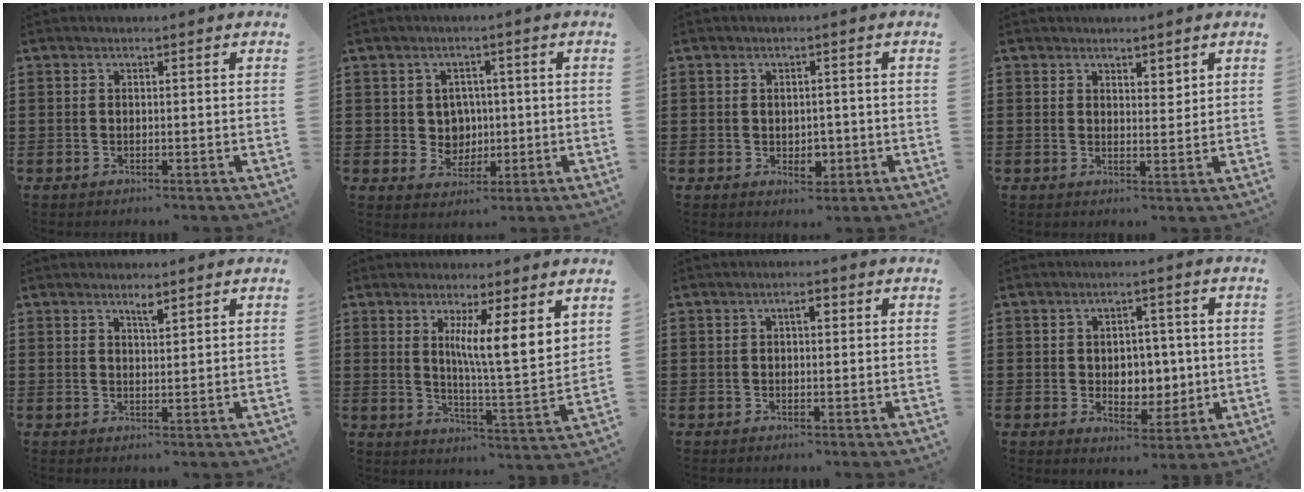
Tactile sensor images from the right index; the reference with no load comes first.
{"total": 3.9, "force": [0.3, 3.8, 1.1], "torque": [-0.032, 0.007, 0.002]}
{"total": 2.6, "force": [-0.4, 1.8, 1.9], "torque": [-0.029, -0.002, -0.009]}
{"total": 2.2, "force": [2.0, 1.0, 0.3], "torque": [-0.002, 0.003, 0.036]}
{"total": 1.8, "force": [1.5, 0.3, 1.1], "torque": [-0.023, 0.002, 0.025]}
{"total": 7.3, "force": [4.0, 0.2, 6.1], "torque": [-0.105, -0.032, 0.060]}
{"total": 1.8, "force": [0.4, 0.8, 1.5], "torque": [-0.031, 0.009, 0.005]}
{"total": 5.0, "force": [0.3, 4.2, 2.7], "torque": [-0.044, 0.006, -0.001]}